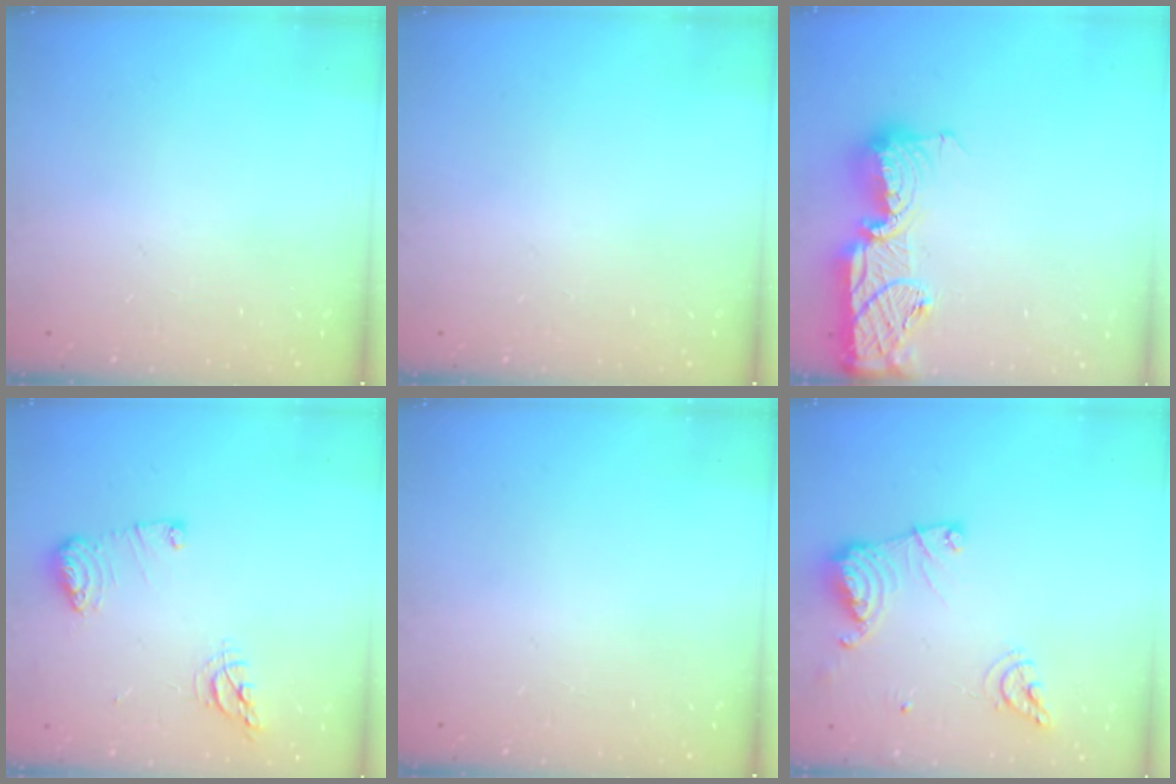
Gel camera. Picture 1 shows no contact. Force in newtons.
{"total": 0.0}
{"total": 17.0, "press": 16.3, "slide": 4.7}
{"total": 10.5, "press": 10.5, "slide": 1.0}
{"total": 0.0}
{"total": 13.6, "press": 13.5, "slide": 1.5}